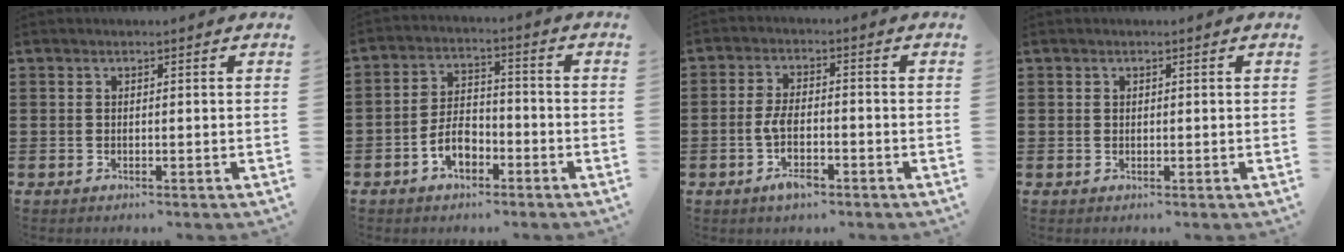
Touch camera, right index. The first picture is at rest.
{"total": 5.7, "force": [-2.8, 3.3, 3.7], "torque": [-0.083, 0.004, -0.056]}
{"total": 5.0, "force": [-1.9, 2.2, 4.1], "torque": [-0.092, 0.001, -0.041]}
{"total": 0.6, "force": [0.3, 0.5, 0.0], "torque": [-0.002, 0.004, 0.006]}